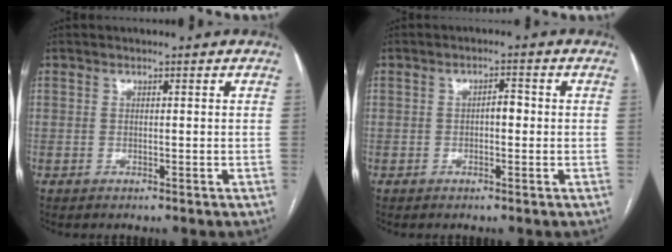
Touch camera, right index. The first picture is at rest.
{"total": 2.1, "force": [-0.2, 0.9, 1.9], "torque": [-0.025, 0.008, -0.005]}